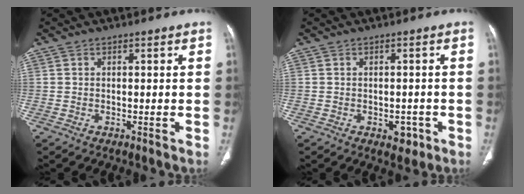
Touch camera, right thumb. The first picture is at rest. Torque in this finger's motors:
{"motor_torque": [1.89, 1.57, 0.12, -0.44, 0.04]}